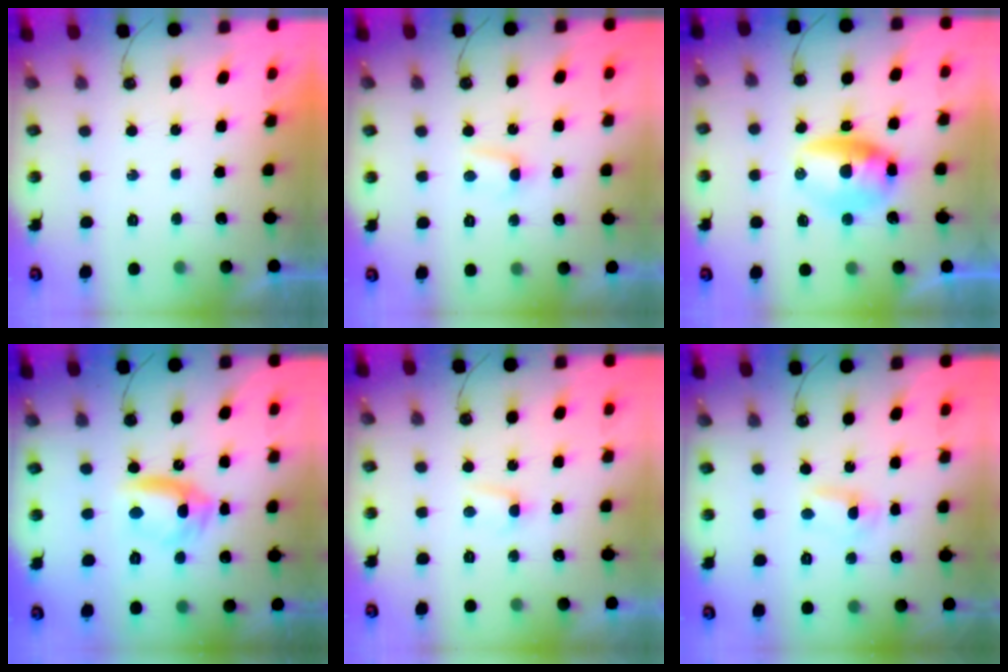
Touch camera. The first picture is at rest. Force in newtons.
{"total": 3.6, "press": 3.5, "slide": 0.4}
{"total": 19.1, "press": 12.9, "slide": 14.1}
{"total": 10.7, "press": 10.6, "slide": 1.6}
{"total": 2.8, "press": 2.8, "slide": 0.4}
{"total": 1.3, "press": 1.3, "slide": 0.2}